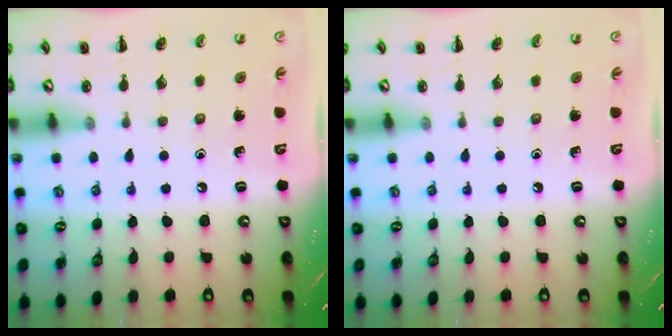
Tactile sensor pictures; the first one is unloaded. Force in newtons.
{"total": 0.0}